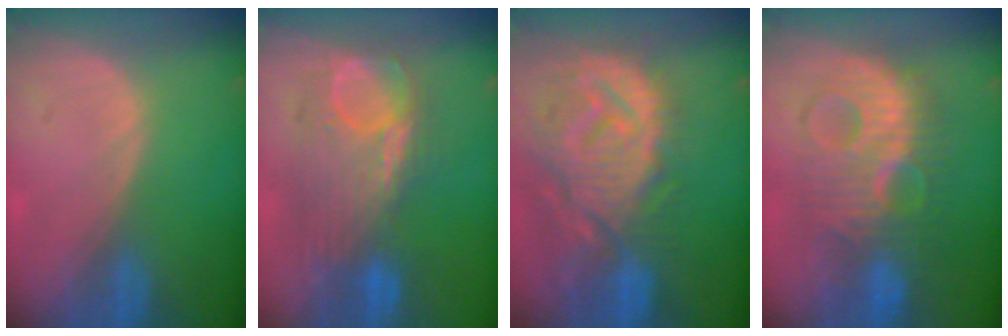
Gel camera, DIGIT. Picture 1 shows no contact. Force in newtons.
{"total": 9.1, "press": 9.0, "slide": 1.4}
{"total": 13.6, "press": 11.8, "slide": 6.7}
{"total": 10.2, "press": 10.2, "slide": 0.4}